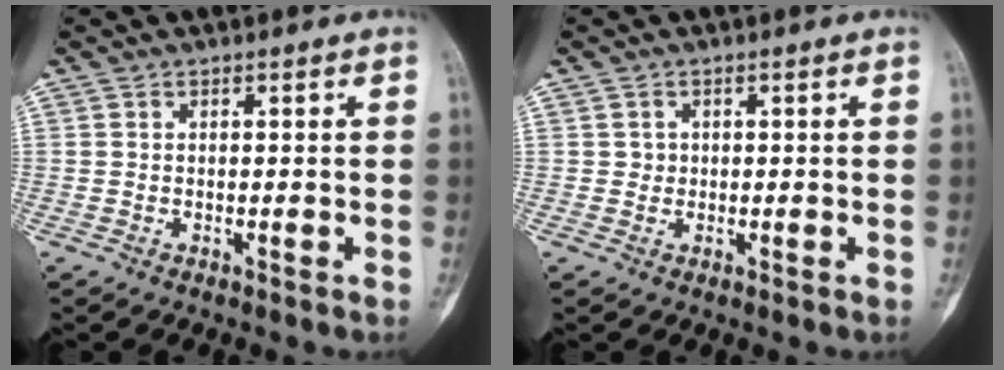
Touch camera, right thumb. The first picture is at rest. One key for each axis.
{"total": 1.2, "fx": 0.1, "fy": 1.2, "fz": 0.2, "tx": 0.005, "ty": 0.003, "tz": 0.001}